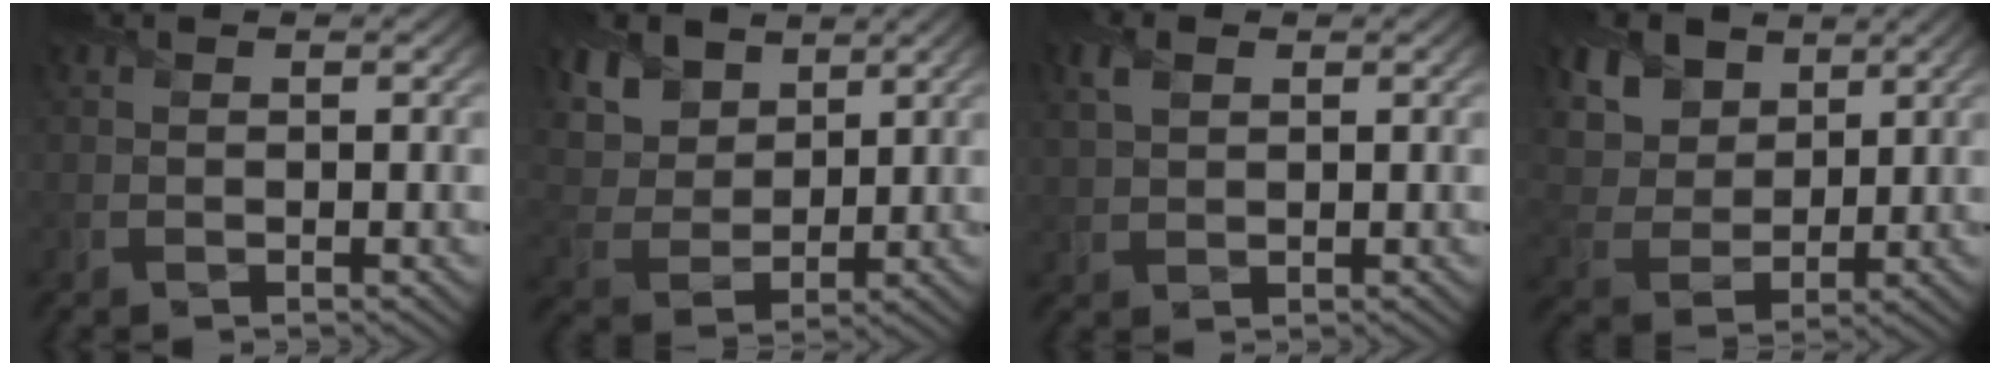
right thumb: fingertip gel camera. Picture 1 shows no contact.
{"total": 9.7, "force": [5.7, 6.2, 4.7], "torque": [-0.169, -0.005, 0.119]}
{"total": 3.4, "force": [1.5, 2.1, 2.2], "torque": [-0.062, 0.007, 0.030]}
{"total": 11.8, "force": [6.5, 8.0, 5.8], "torque": [-0.184, 0.010, 0.131]}